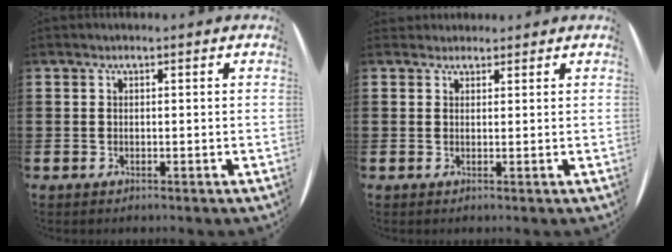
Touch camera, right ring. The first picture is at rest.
{"total": 1.2, "force": [1.1, 0.4, -0.2], "torque": [0.001, 0.003, 0.023]}